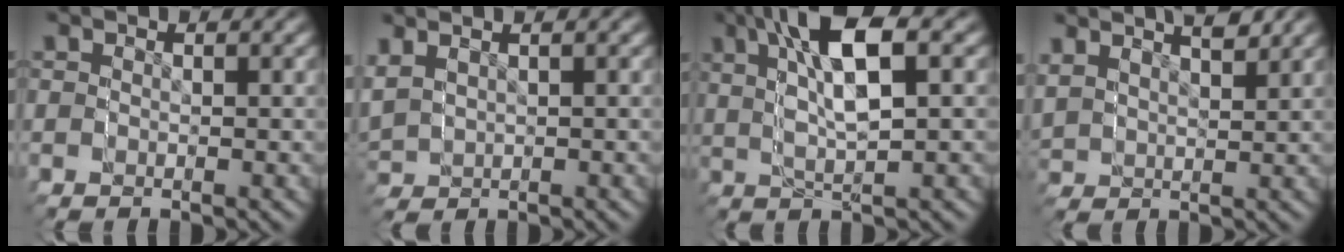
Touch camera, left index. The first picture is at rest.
{"total": 2.6, "force": [0.6, 2.5, 0.7], "torque": [-0.053, -0.011, 0.022]}
{"total": 5.5, "force": [3.7, 1.2, 3.9], "torque": [-0.087, 0.025, 0.046]}
{"total": 3.1, "force": [2.7, 1.2, -0.7], "torque": [-0.026, 0.002, 0.047]}